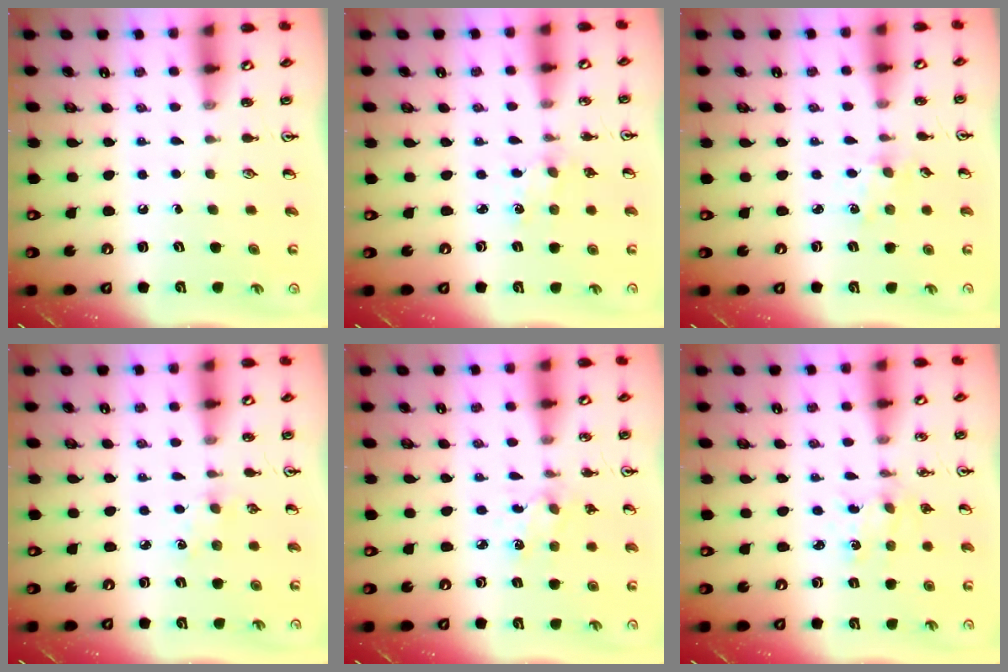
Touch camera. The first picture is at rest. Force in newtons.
{"total": 2.0, "press": 2.0, "slide": 0.3}
{"total": 1.9, "press": 1.9, "slide": 0.3}
{"total": 1.7, "press": 1.7, "slide": 0.3}
{"total": 2.2, "press": 2.1, "slide": 0.5}
{"total": 0.8, "press": 0.8, "slide": 0.1}